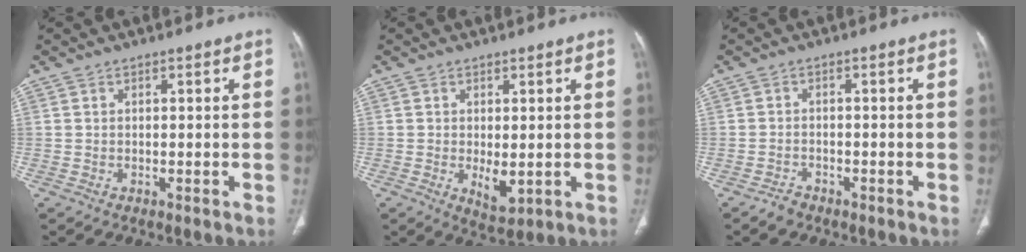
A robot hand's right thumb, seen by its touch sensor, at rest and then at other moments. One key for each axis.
{"total": 4.2, "fx": -0.5, "fy": 1.9, "fz": 3.6, "tx": -0.053, "ty": -0.013, "tz": 0.003}
{"total": 1.8, "fx": -1.5, "fy": 0.9, "fz": 0.2, "tx": -0.009, "ty": 0.007, "tz": -0.026}